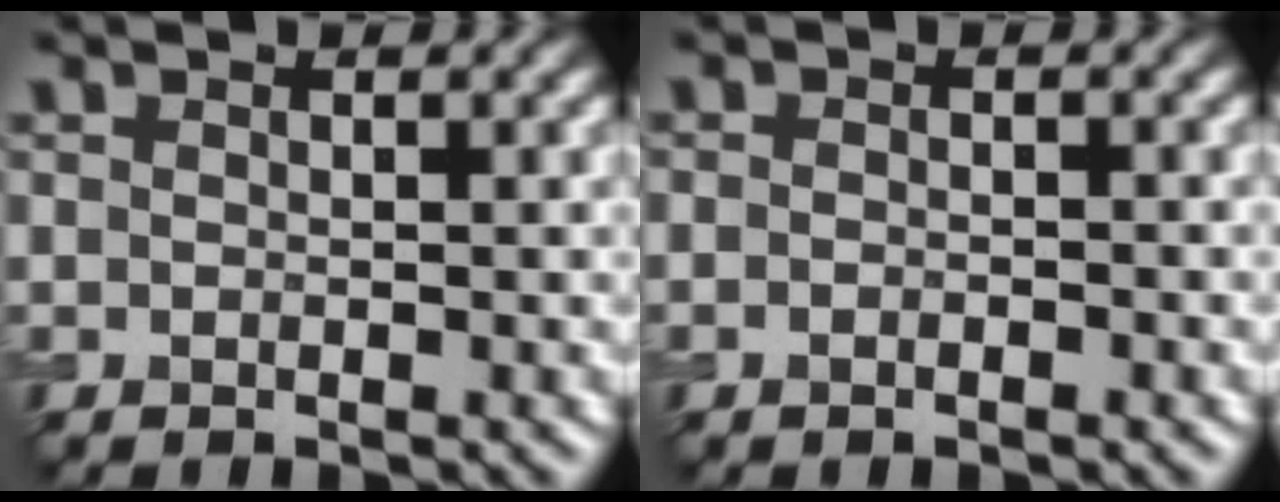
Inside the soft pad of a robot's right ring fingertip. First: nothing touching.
{"total": 1.0, "force": [-0.5, 0.4, 0.7], "torque": [-0.010, -0.002, -0.008]}